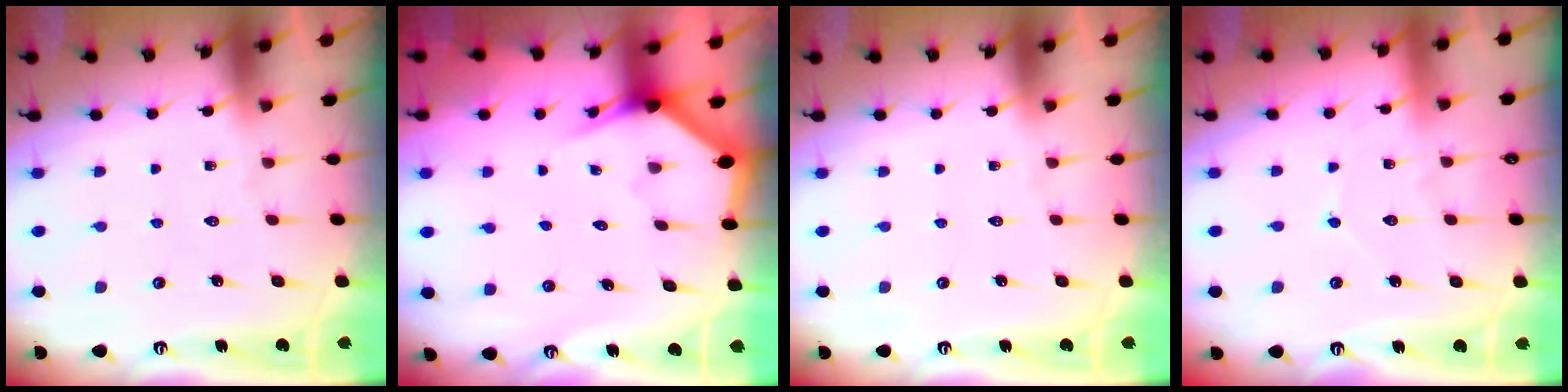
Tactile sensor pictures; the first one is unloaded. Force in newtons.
{"total": 2.7, "press": 2.7, "slide": 0.1}
{"total": 0.0}
{"total": 4.4, "press": 4.4, "slide": 0.4}